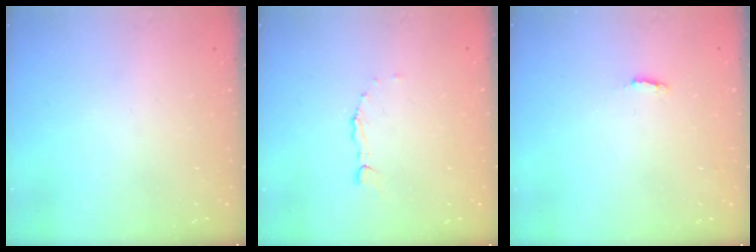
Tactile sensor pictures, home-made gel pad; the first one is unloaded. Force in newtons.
{"total": 1.0, "press": 1.0, "slide": 0.2}
{"total": 2.3, "press": 2.2, "slide": 0.5}